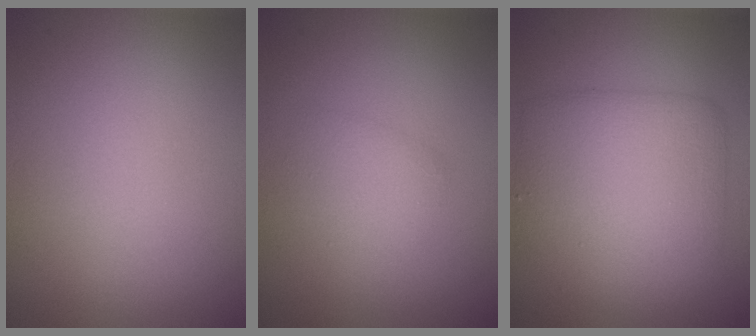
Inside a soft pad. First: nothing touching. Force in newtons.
{"total": 1.8, "press": 1.8, "slide": 0.1}
{"total": 6.2, "press": 6.2, "slide": 0.2}